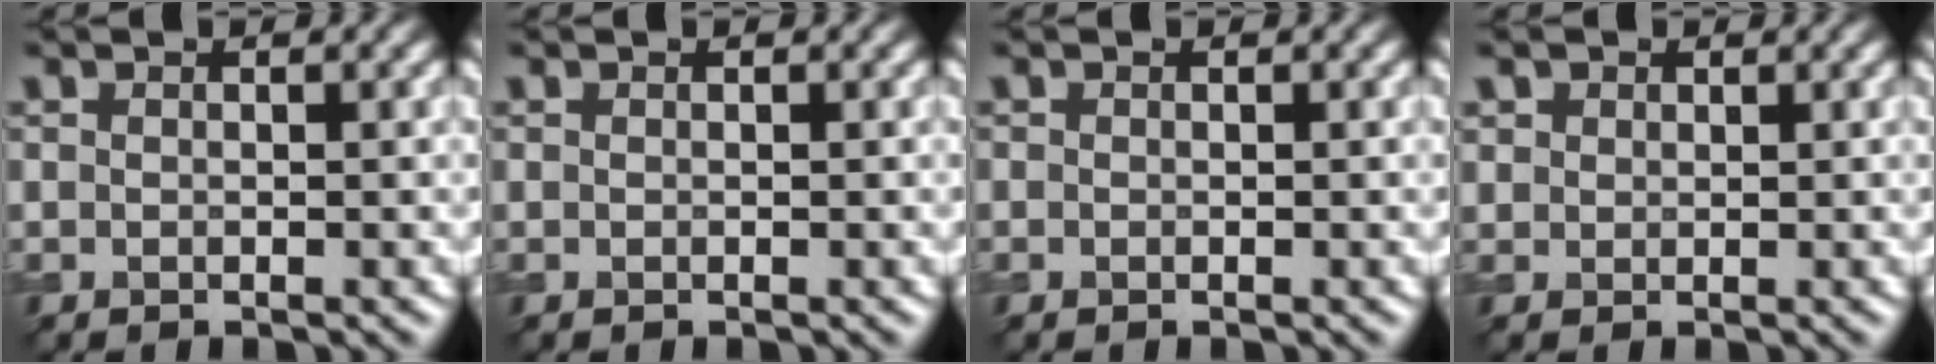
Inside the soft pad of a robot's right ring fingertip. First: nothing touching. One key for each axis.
{"total": 0.0}
{"total": 0.0}
{"total": 1.4, "fx": 0.9, "fy": 1.1, "fz": 0.2, "tx": -0.005, "ty": -0.005, "tz": 0.018}